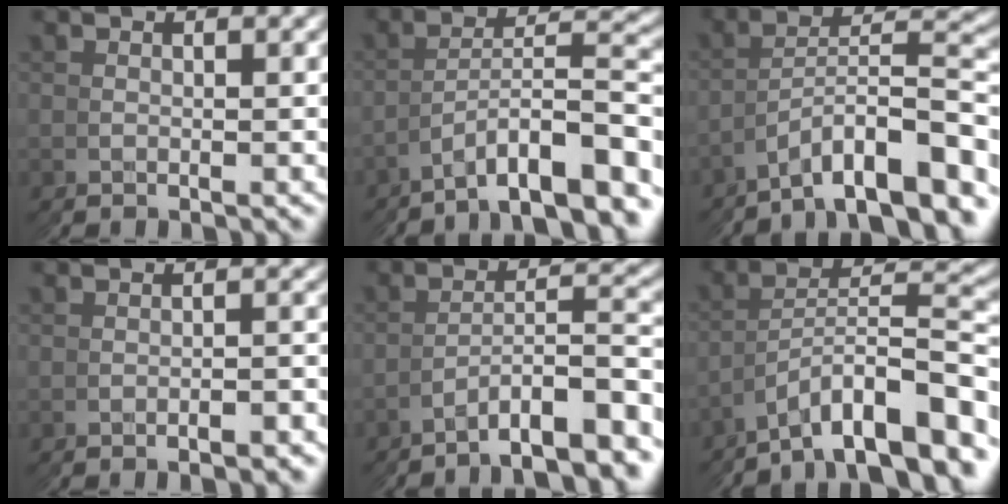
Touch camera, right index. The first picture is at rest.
{"total": 5.4, "force": [-3.3, -0.9, 4.2], "torque": [-0.063, 0.015, -0.061]}
{"total": 5.9, "force": [-3.5, -0.4, 4.7], "torque": [-0.075, 0.010, -0.061]}
{"total": 1.1, "force": [-1.0, -0.4, 0.0], "torque": [-0.003, 0.005, -0.022]}
{"total": 5.7, "force": [-4.6, -1.3, 3.0], "torque": [-0.043, 0.010, -0.077]}
{"total": 6.9, "force": [-3.9, 0.2, 5.7], "torque": [-0.093, 0.007, -0.065]}